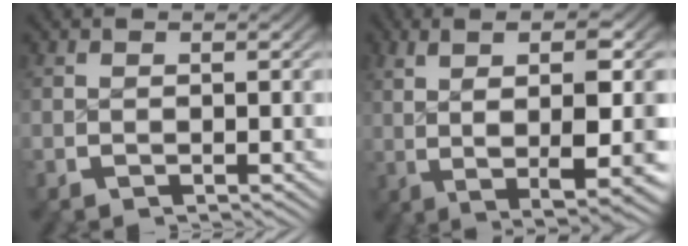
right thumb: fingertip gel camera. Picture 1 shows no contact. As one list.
[{"total": 12.6, "force": [0.6, 4.9, 11.7], "torque": [-0.176, -0.007, 0.022]}]